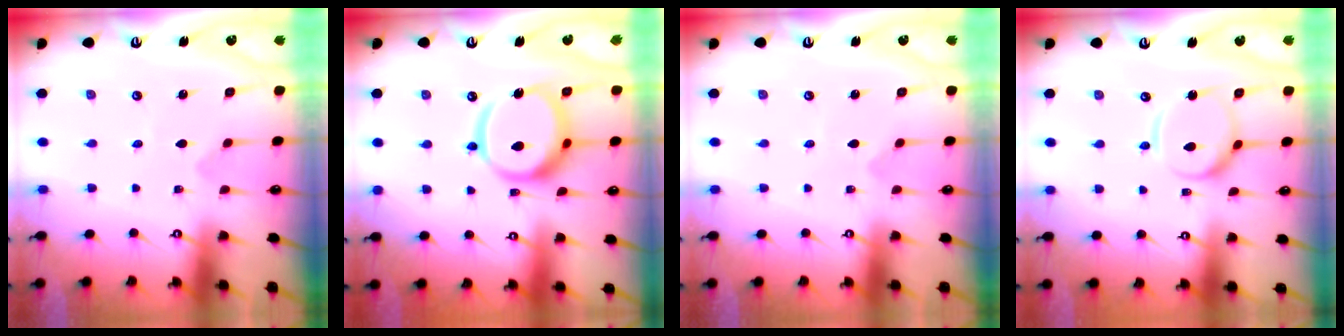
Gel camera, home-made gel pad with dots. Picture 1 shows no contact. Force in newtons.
{"total": 15.4, "press": 15.4, "slide": 1.5}
{"total": 0.0}
{"total": 11.3, "press": 11.3, "slide": 1.1}